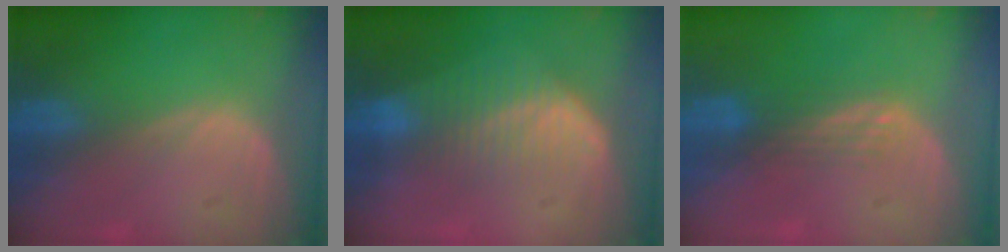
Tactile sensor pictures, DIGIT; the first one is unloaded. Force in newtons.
{"total": 6.8, "press": 6.4, "slide": 2.3}
{"total": 3.1, "press": 2.6, "slide": 1.7}